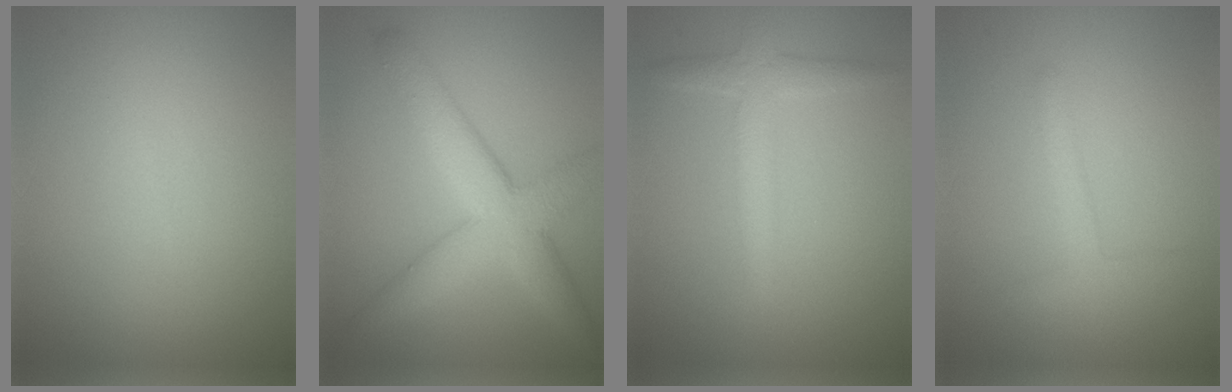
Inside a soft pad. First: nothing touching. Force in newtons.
{"total": 6.6, "press": 6.6, "slide": 0.4}
{"total": 2.8, "press": 2.8, "slide": 0.2}
{"total": 1.8, "press": 1.8, "slide": 0.1}